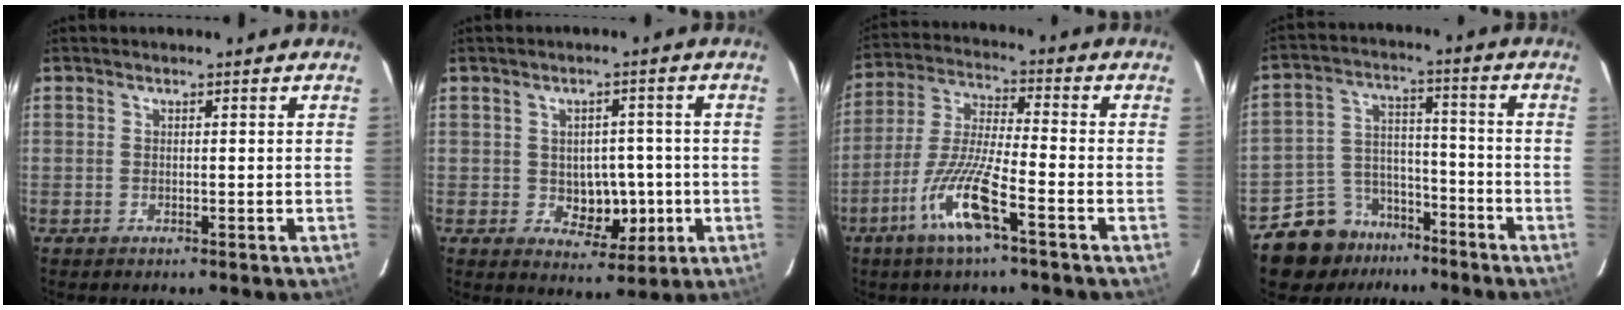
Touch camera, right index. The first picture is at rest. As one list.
[{"total": 6.3, "force": [-0.9, 4.4, 4.5], "torque": [-0.052, 0.009, -0.002]}, {"total": 11.2, "force": [-5.6, 0.9, 9.6], "torque": [-0.199, -0.011, -0.111]}, {"total": 10.5, "force": [-7.6, 6.9, 1.7], "torque": [-0.035, 0.041, -0.126]}]